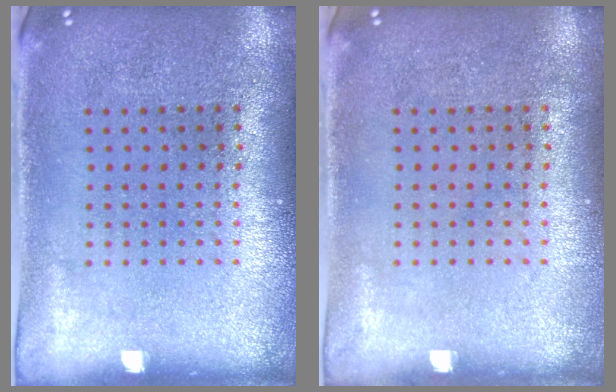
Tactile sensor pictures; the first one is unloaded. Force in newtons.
{"total": 0.0}